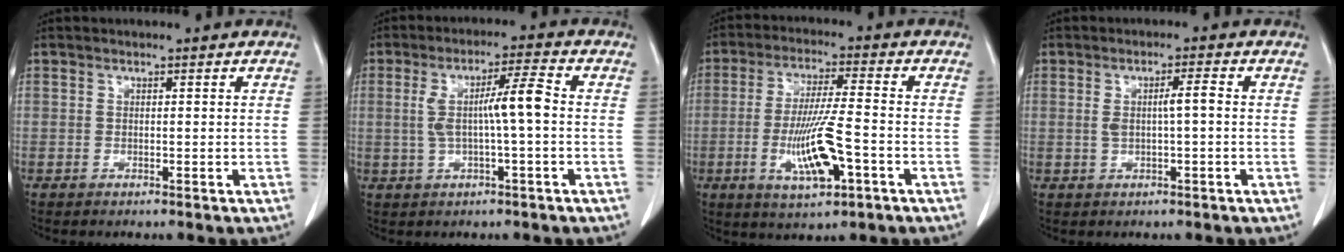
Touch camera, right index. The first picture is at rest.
{"total": 7.7, "force": [0.0, 0.9, 7.6], "torque": [-0.146, 0.021, 0.002]}
{"total": 11.2, "force": [-3.6, 1.8, 10.5], "torque": [-0.201, -0.009, -0.060]}
{"total": 3.7, "force": [0.1, 0.8, 3.6], "torque": [-0.071, 0.011, 0.008]}